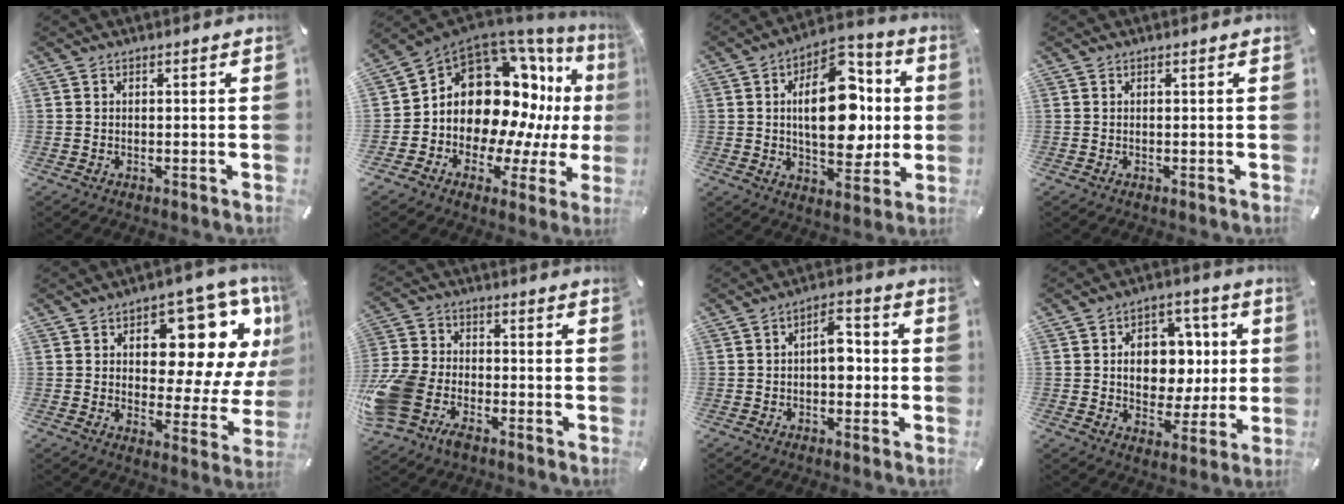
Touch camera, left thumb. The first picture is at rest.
{"total": 19.2, "force": [3.9, 14.7, 11.7], "torque": [-0.198, -0.064, 0.092]}
{"total": 20.1, "force": [2.4, 11.9, 16.1], "torque": [-0.238, -0.004, 0.040]}
{"total": 0.0}
{"total": 16.9, "force": [8.6, 9.0, 11.4], "torque": [-0.140, -0.073, 0.139]}
{"total": 12.5, "force": [-7.1, 8.3, 6.1], "torque": [-0.130, 0.045, -0.129]}
{"total": 6.7, "force": [-0.6, 3.9, 5.4], "torque": [-0.073, 0.010, -0.014]}
{"total": 11.0, "force": [0.6, 9.3, 5.9], "torque": [-0.084, 0.006, 0.018]}